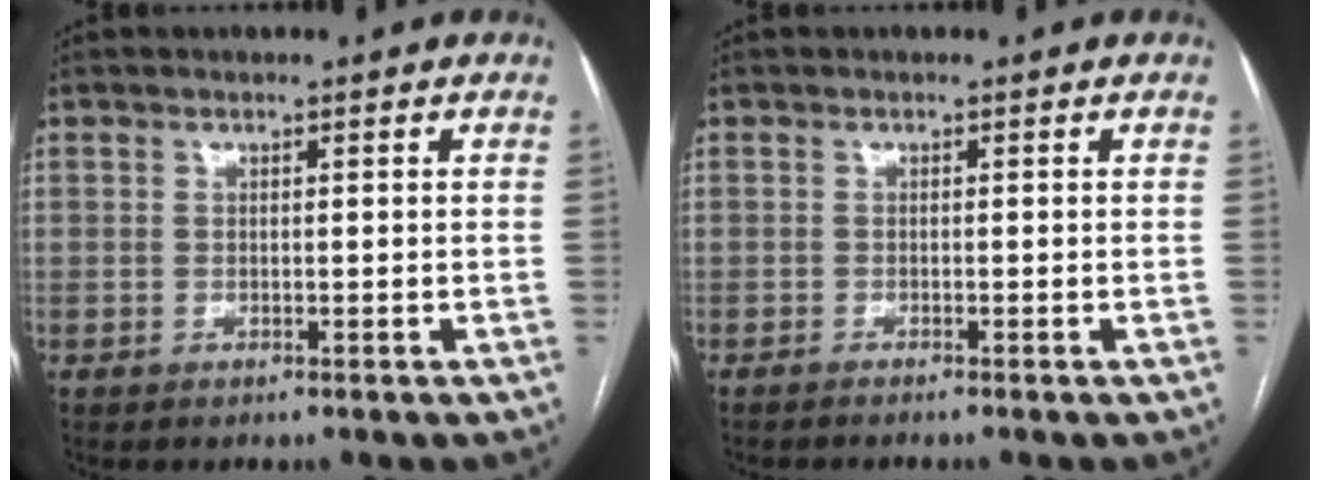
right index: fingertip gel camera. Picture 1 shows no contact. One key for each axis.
{"total": 1.4, "fx": -1.3, "fy": -0.3, "fz": 0.6, "tx": -0.005, "ty": 0.002, "tz": -0.017}